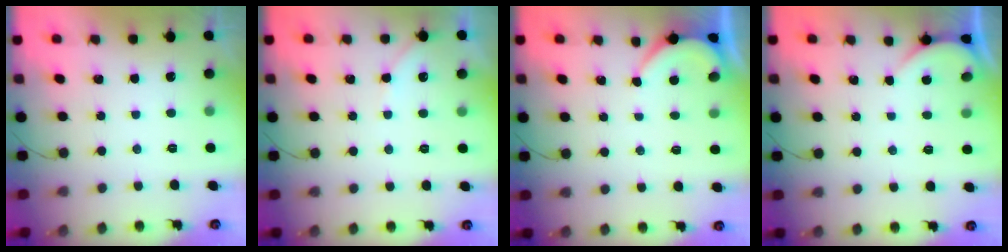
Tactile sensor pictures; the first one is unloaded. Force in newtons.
{"total": 3.6, "press": 3.5, "slide": 0.5}
{"total": 1.7, "press": 1.6, "slide": 0.4}
{"total": 0.6, "press": 0.6, "slide": 0.1}